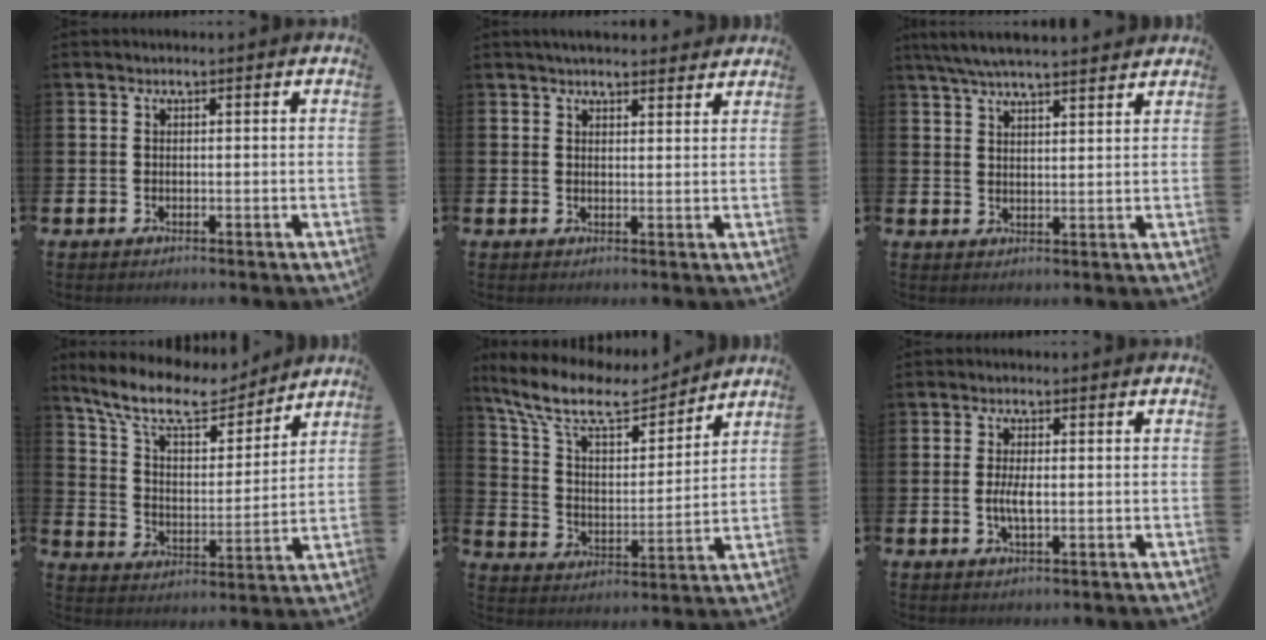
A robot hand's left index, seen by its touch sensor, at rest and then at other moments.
{"total": 3.3, "force": [3.2, 0.6, 0.4], "torque": [-0.005, -0.014, 0.057]}
{"total": 5.8, "force": [5.4, 0.4, 1.9], "torque": [-0.059, -0.014, 0.100]}
{"total": 11.0, "force": [9.7, 3.0, 4.3], "torque": [-0.115, -0.059, 0.168]}
{"total": 11.6, "force": [10.1, 3.2, 4.8], "torque": [-0.135, -0.058, 0.175]}
{"total": 2.8, "force": [-0.3, 1.0, 2.6], "torque": [-0.047, 0.000, -0.006]}